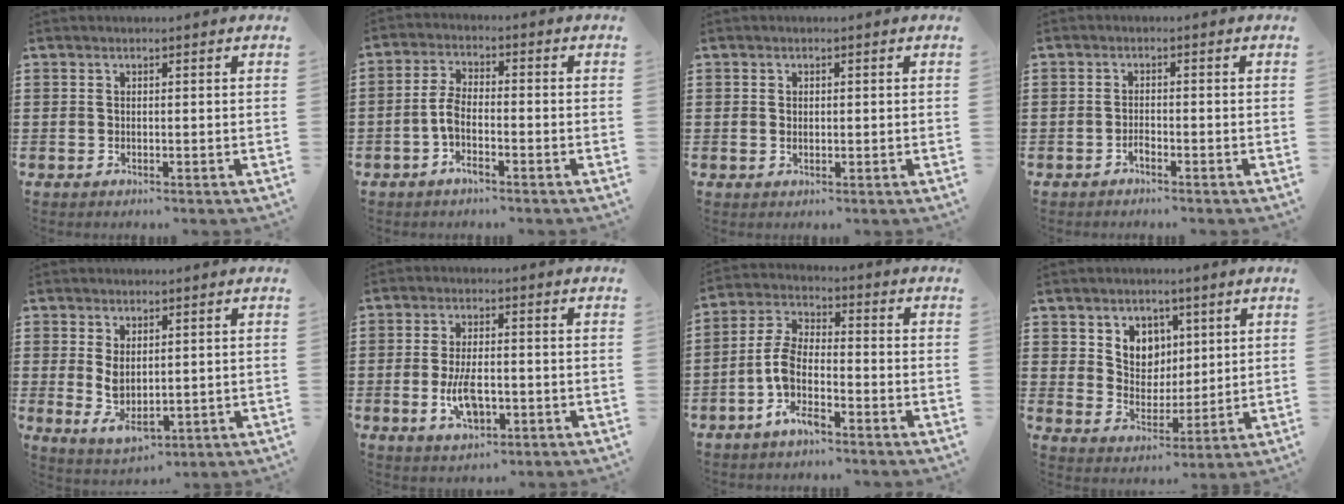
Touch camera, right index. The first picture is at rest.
{"total": 4.7, "force": [-1.9, 2.0, 3.8], "torque": [-0.096, 0.000, -0.044]}
{"total": 0.9, "force": [0.1, 0.6, 0.6], "torque": [-0.013, 0.004, 0.002]}
{"total": 1.2, "force": [-1.0, 0.4, 0.5], "torque": [-0.013, -0.001, -0.020]}
{"total": 4.1, "force": [0.6, 2.3, 3.4], "torque": [-0.081, -0.003, 0.008]}
{"total": 6.6, "force": [-1.6, 3.2, 5.5], "torque": [-0.105, -0.002, -0.033]}
{"total": 7.3, "force": [-3.3, 3.3, 5.7], "torque": [-0.148, -0.006, -0.072]}
{"total": 5.5, "force": [3.0, 4.6, 0.7], "torque": [-0.035, 0.000, 0.053]}